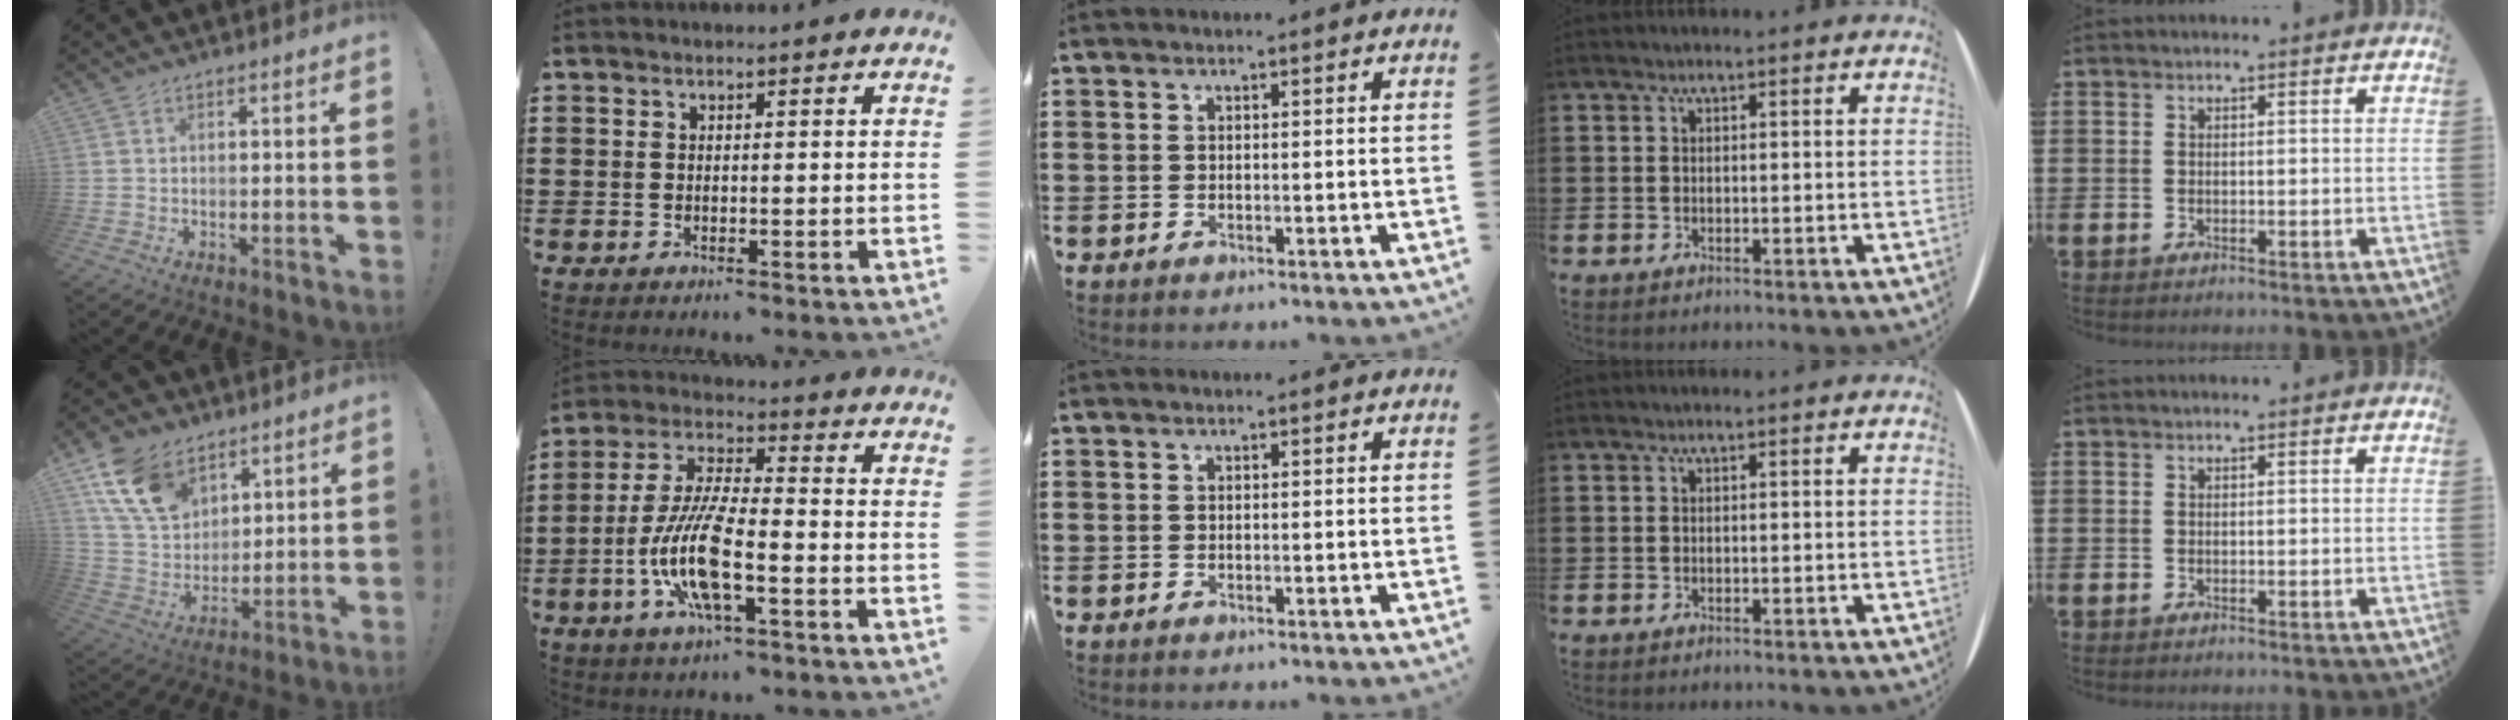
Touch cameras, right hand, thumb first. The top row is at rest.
{"thumb": {"total": 15.2, "force": [8.8, 9.9, 7.4], "torque": [-0.144, -0.034, 0.175]}, "index": {"total": 10.7, "force": [-3.8, 2.6, 9.7], "torque": [-0.219, -0.013, -0.077]}}